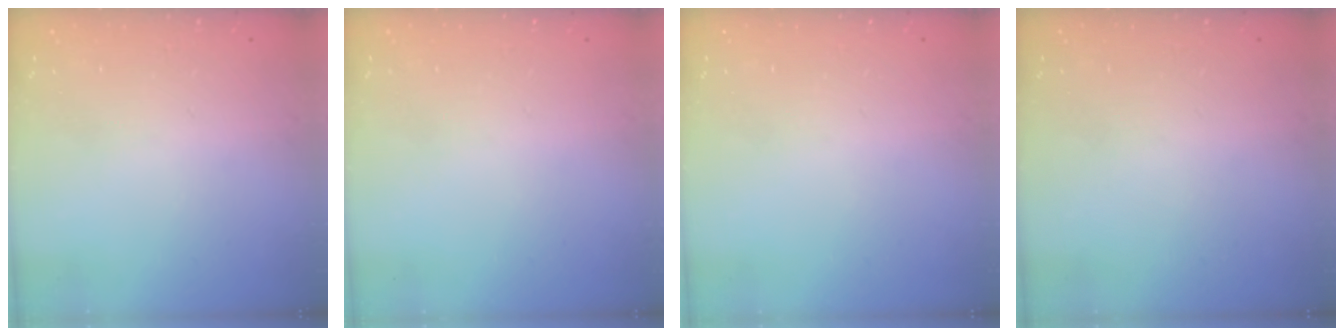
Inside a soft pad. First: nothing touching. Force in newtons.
{"total": 0.0}
{"total": 0.0}
{"total": 0.0}